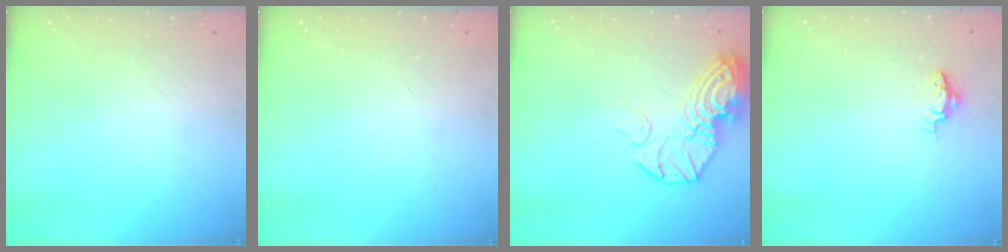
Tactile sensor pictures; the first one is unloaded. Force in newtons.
{"total": 0.0}
{"total": 15.0, "press": 14.9, "slide": 1.7}
{"total": 4.4, "press": 4.4, "slide": 0.5}